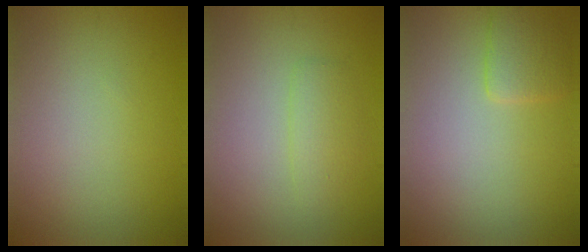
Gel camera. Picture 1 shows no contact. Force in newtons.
{"total": 1.7, "press": 1.7, "slide": 0.0}
{"total": 1.9, "press": 1.9, "slide": 0.1}